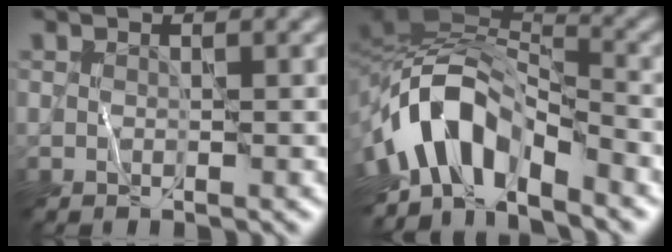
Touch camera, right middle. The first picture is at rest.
{"total": 9.8, "force": [-4.6, 5.0, 7.1], "torque": [-0.114, 0.013, -0.090]}